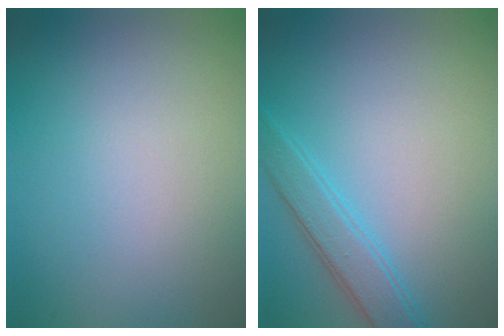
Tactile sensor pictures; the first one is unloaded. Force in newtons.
{"total": 2.8, "press": 2.8, "slide": 0.2}